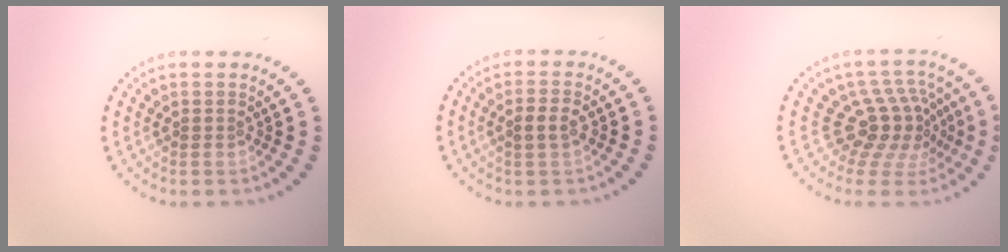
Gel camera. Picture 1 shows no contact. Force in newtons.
{"total": 1.8, "press": 1.8, "slide": 0.3}
{"total": 4.4, "press": 3.1, "slide": 3.1}